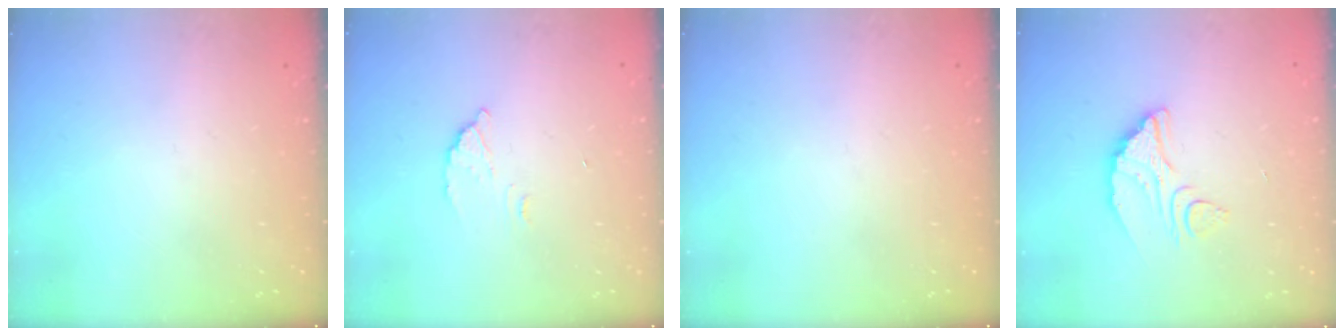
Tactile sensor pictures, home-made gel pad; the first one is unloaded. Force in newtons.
{"total": 2.7, "press": 2.7, "slide": 0.1}
{"total": 0.0}
{"total": 7.6, "press": 7.6, "slide": 0.4}